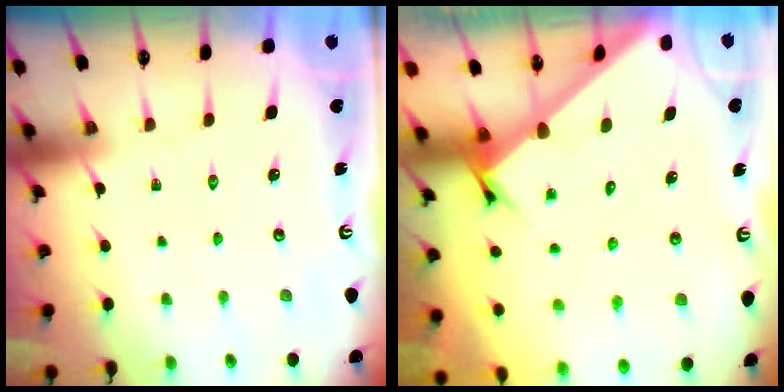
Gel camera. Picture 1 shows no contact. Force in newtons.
{"total": 2.5, "press": 2.5, "slide": 0.2}